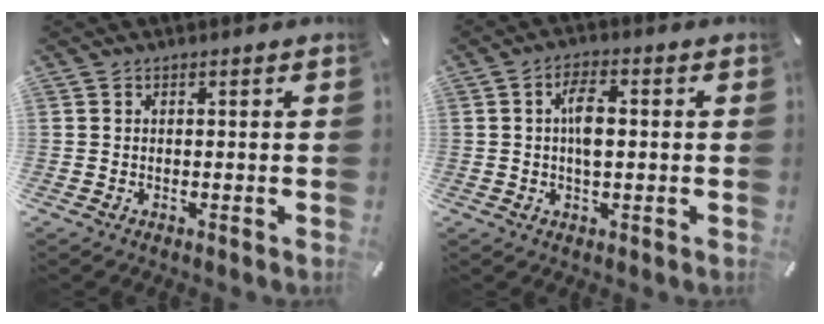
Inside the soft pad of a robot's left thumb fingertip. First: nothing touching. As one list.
[{"total": 5.8, "force": [0.3, 2.7, 5.2], "torque": [-0.105, 0.000, -0.001]}]